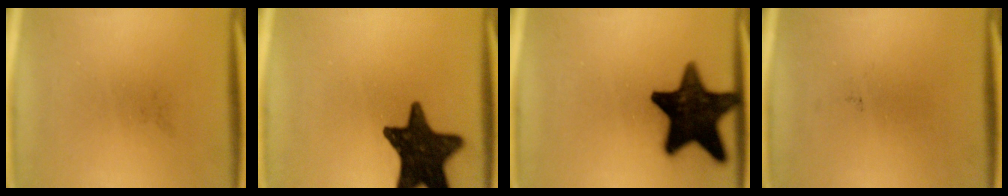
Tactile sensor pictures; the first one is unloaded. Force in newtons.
{"total": 16.0}
{"total": 18.0}
{"total": 0.0}